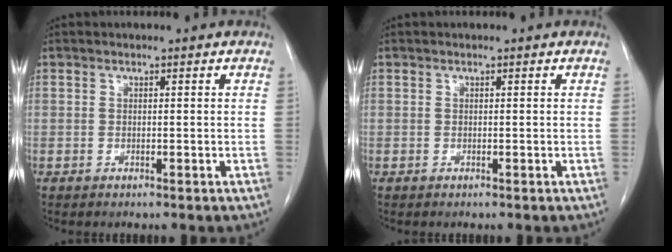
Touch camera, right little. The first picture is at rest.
{"total": 0.0}